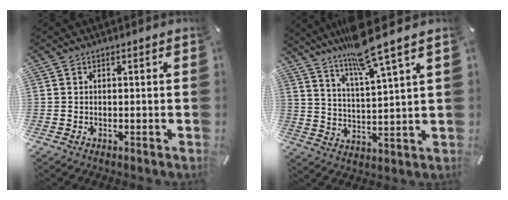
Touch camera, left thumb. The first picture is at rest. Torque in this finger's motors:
{"motor_torque": [2.28, 0.96, 0.19, -0.41, 0.37]}